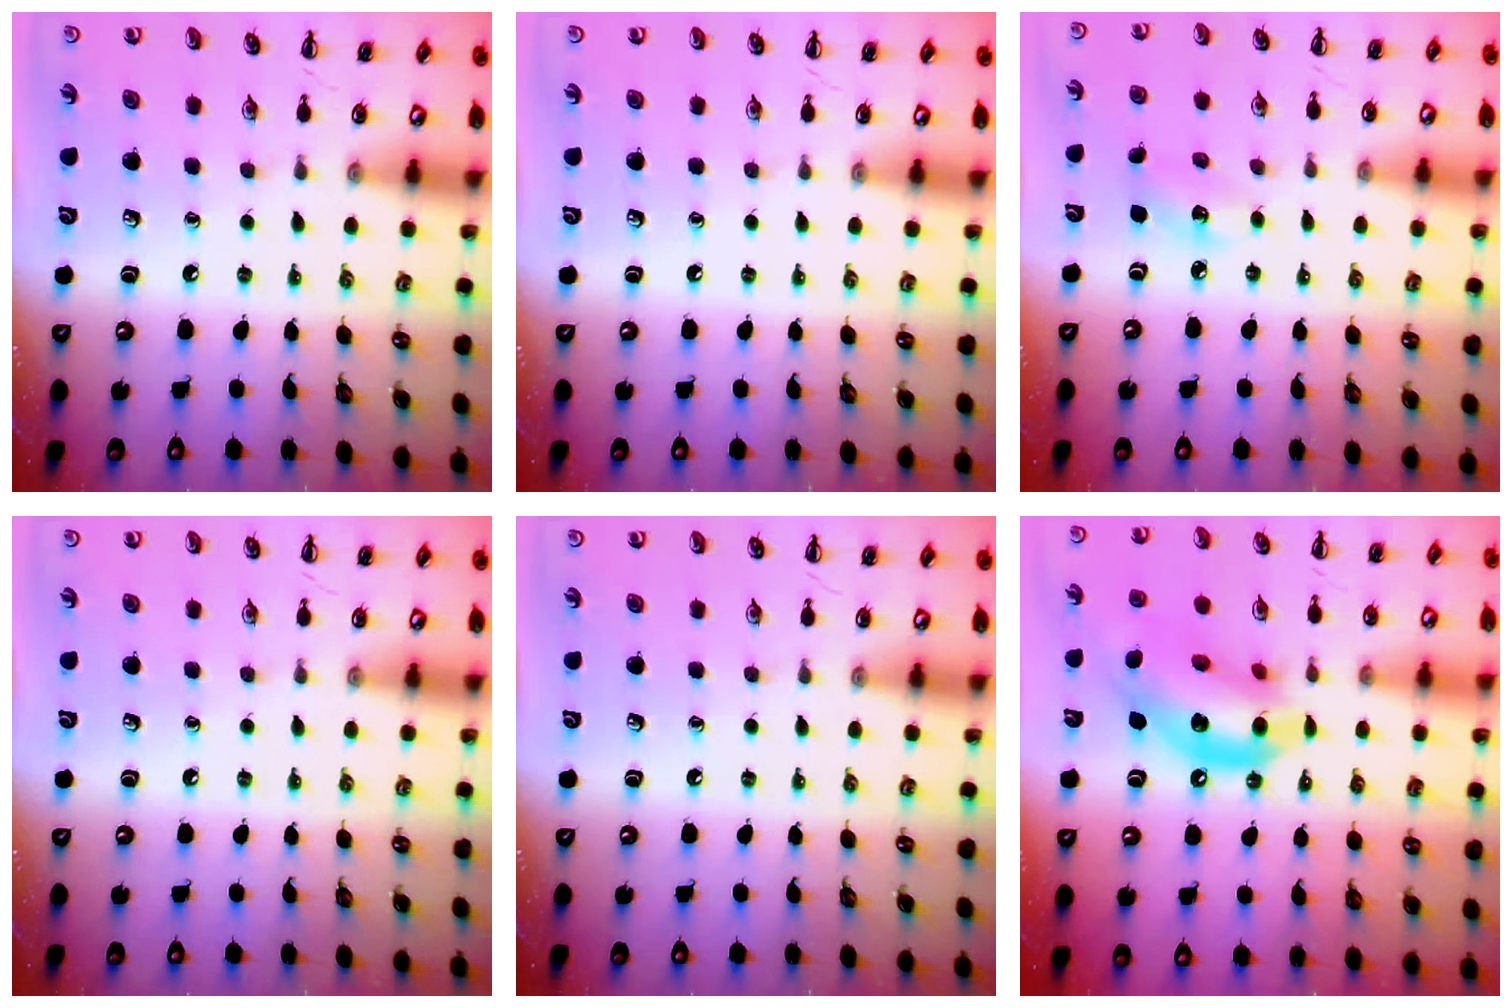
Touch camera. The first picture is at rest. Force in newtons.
{"total": 0.0}
{"total": 5.6, "press": 5.4, "slide": 1.4}
{"total": 0.0}
{"total": 0.0}
{"total": 15.6, "press": 15.1, "slide": 3.6}